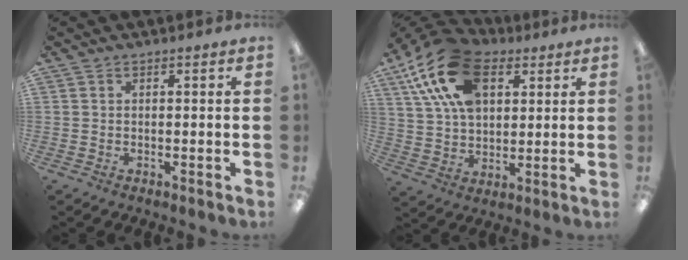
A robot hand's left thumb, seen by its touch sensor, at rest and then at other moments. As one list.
[{"total": 19.6, "force": [9.0, 11.9, 12.7], "torque": [-0.260, -0.013, 0.161]}]